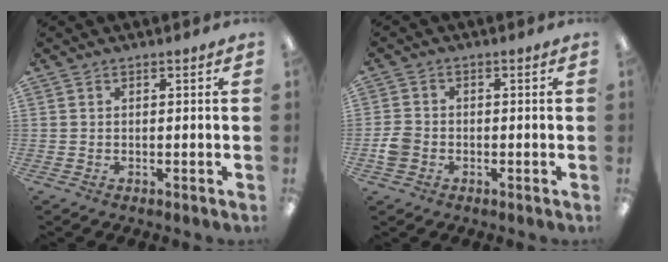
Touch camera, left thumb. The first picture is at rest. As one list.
[{"total": 3.8, "force": [-1.3, 3.1, 1.8], "torque": [-0.027, 0.010, -0.023]}]